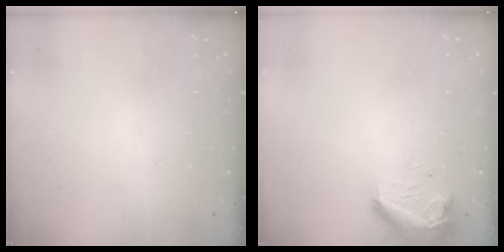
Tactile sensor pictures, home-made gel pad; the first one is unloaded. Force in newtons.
{"total": 14.6, "press": 9.9, "slide": 10.7}